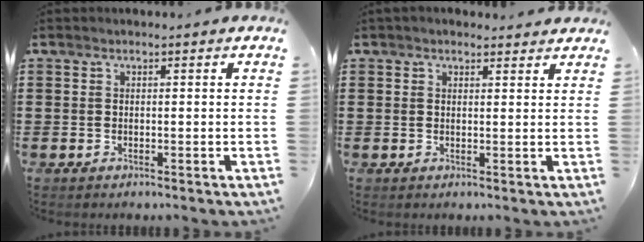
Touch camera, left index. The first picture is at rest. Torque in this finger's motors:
{"motor_torque": [1.78, -0.36, 0.54, 0.06]}